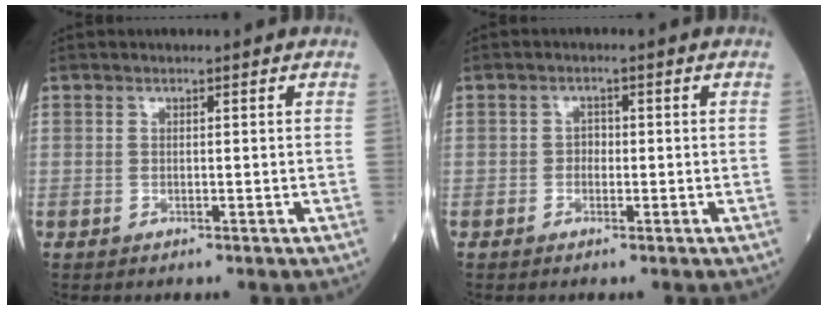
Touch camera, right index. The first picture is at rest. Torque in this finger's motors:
{"motor_torque": [0.05, -0.14, -0.02, 0.00]}